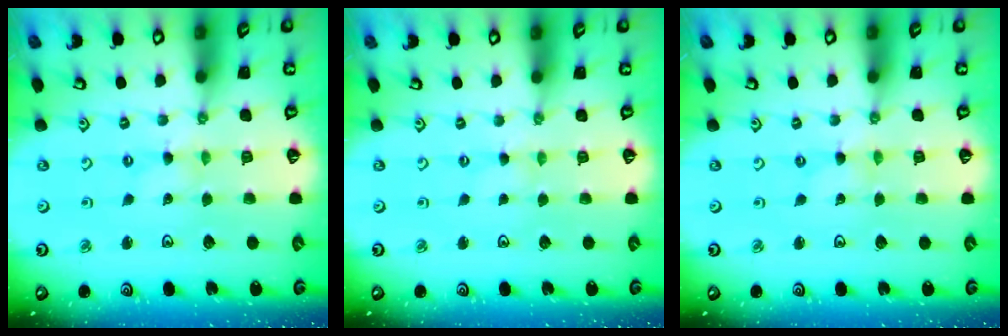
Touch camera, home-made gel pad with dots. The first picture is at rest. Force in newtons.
{"total": 0.0}
{"total": 0.0}